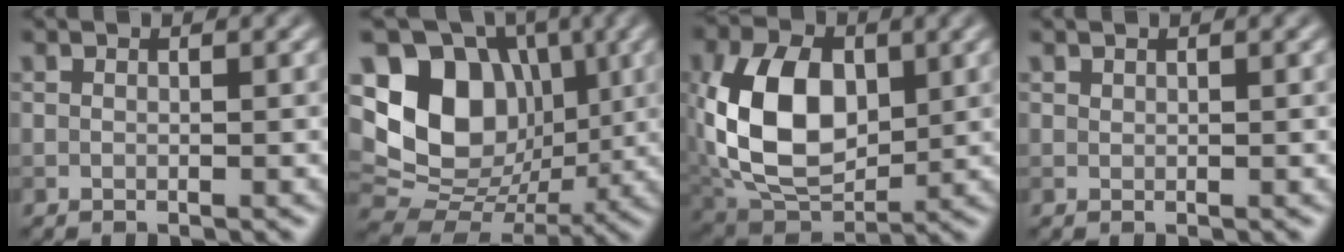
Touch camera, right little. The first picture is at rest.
{"total": 11.8, "force": [2.1, 9.3, 6.9], "torque": [-0.129, -0.002, 0.027]}
{"total": 11.1, "force": [0.9, 7.3, 8.3], "torque": [-0.178, 0.000, 0.016]}
{"total": 0.0}